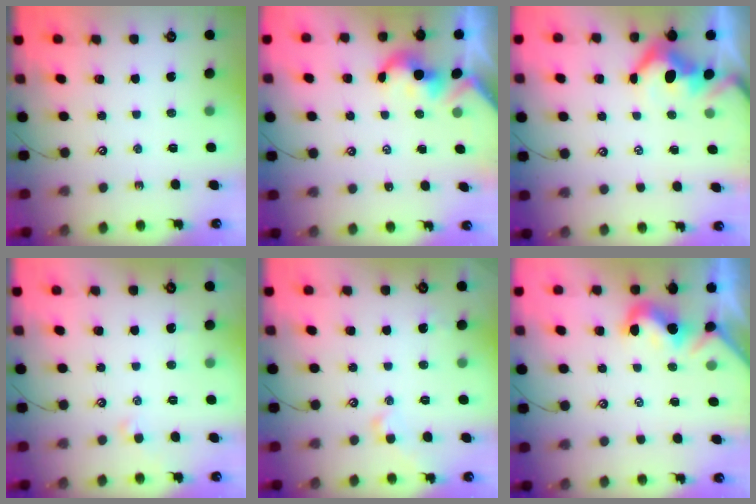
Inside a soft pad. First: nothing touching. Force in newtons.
{"total": 1.9, "press": 1.9, "slide": 0.2}
{"total": 2.0, "press": 1.8, "slide": 0.9}
{"total": 0.5, "press": 0.2, "slide": 0.5}
{"total": 2.6, "press": 2.5, "slide": 0.8}
{"total": 0.0}